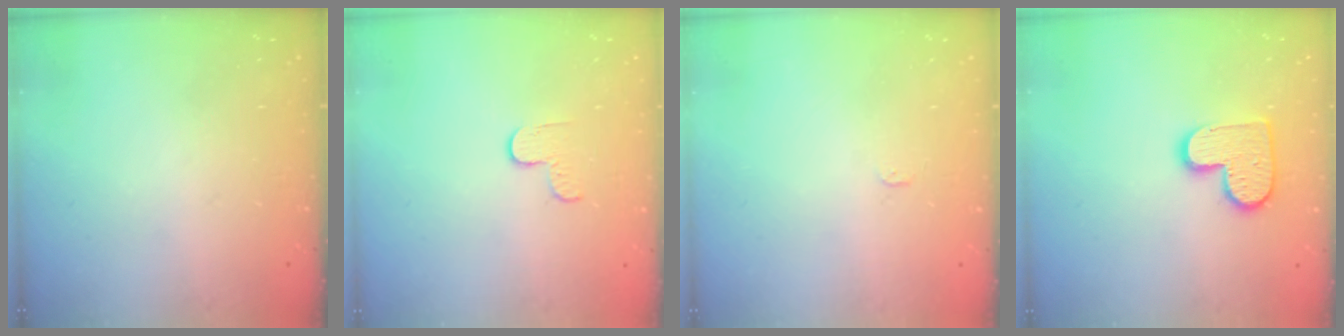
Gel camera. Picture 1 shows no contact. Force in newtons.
{"total": 2.7, "press": 2.6, "slide": 0.4}
{"total": 2.4, "press": 2.4, "slide": 0.3}
{"total": 11.5, "press": 11.4, "slide": 0.6}